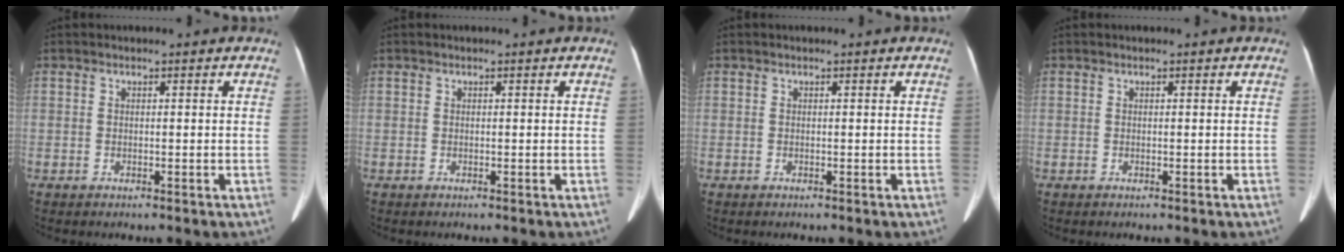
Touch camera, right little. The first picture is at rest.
{"total": 0.0}
{"total": 0.0}
{"total": 0.0}